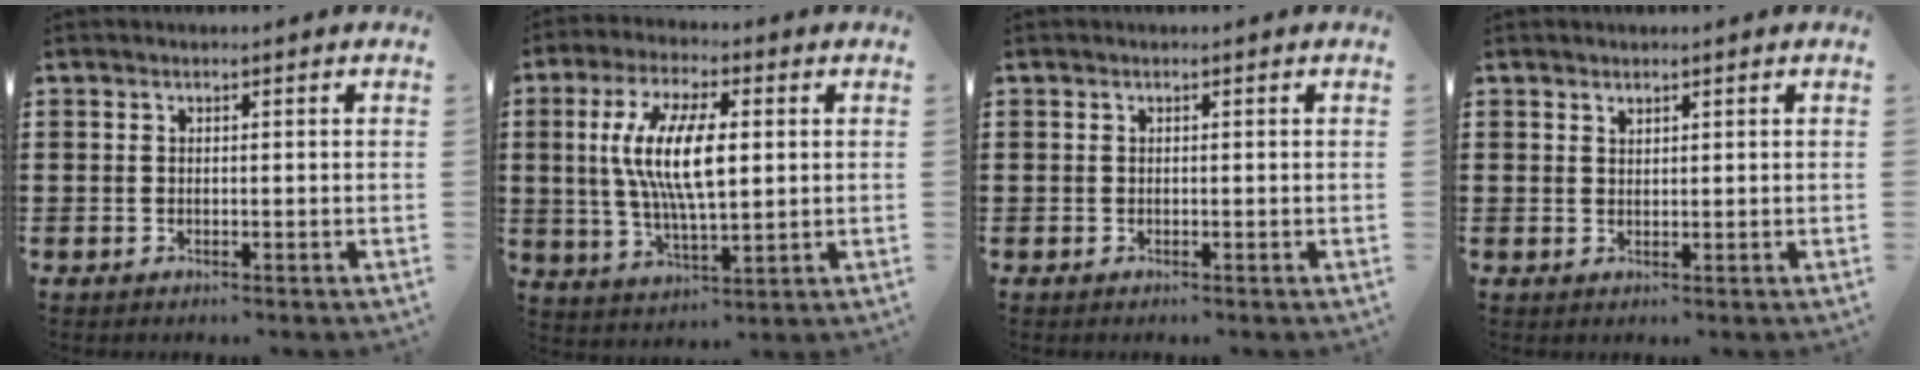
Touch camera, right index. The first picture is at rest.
{"total": 11.1, "force": [1.3, 3.9, 10.4], "torque": [-0.214, 0.006, 0.017]}
{"total": 0.0}
{"total": 1.0, "force": [0.9, 0.4, 0.1], "torque": [-0.002, 0.001, 0.018]}